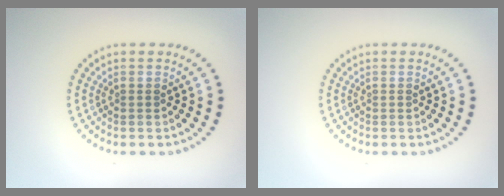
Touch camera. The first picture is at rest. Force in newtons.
{"total": 0.0}